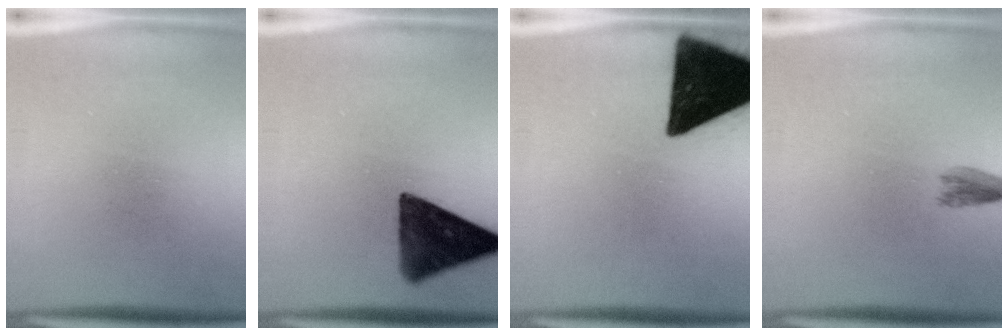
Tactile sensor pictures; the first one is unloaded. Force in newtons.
{"total": 12.6}
{"total": 18.9}
{"total": 2.3}